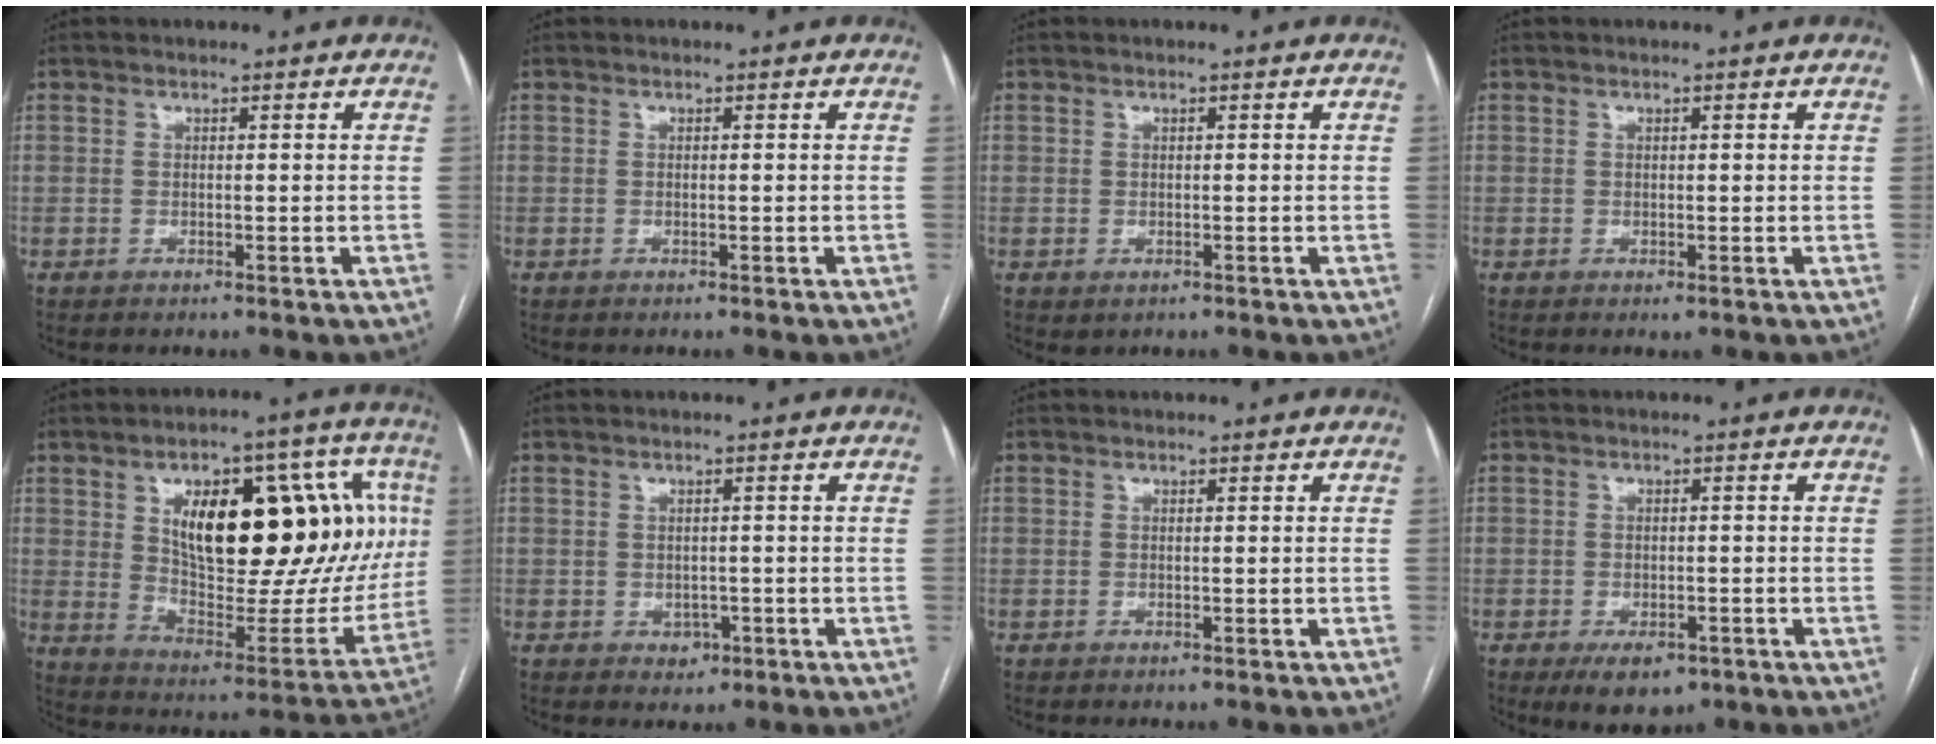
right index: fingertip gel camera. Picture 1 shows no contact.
{"total": 0.0}
{"total": 0.7, "force": [-0.1, 0.6, 0.4], "torque": [-0.004, 0.000, 0.002]}
{"total": 0.5, "force": [0.1, 0.3, 0.4], "torque": [-0.006, -0.001, 0.005]}
{"total": 28.6, "force": [7.3, 11.0, 25.4], "torque": [-0.349, 0.038, 0.122]}
{"total": 2.2, "force": [-0.8, 1.8, 1.0], "torque": [-0.008, 0.003, -0.004]}
{"total": 0.0}
{"total": 5.8, "force": [-3.5, 3.2, 3.3], "torque": [-0.050, -0.003, -0.045]}